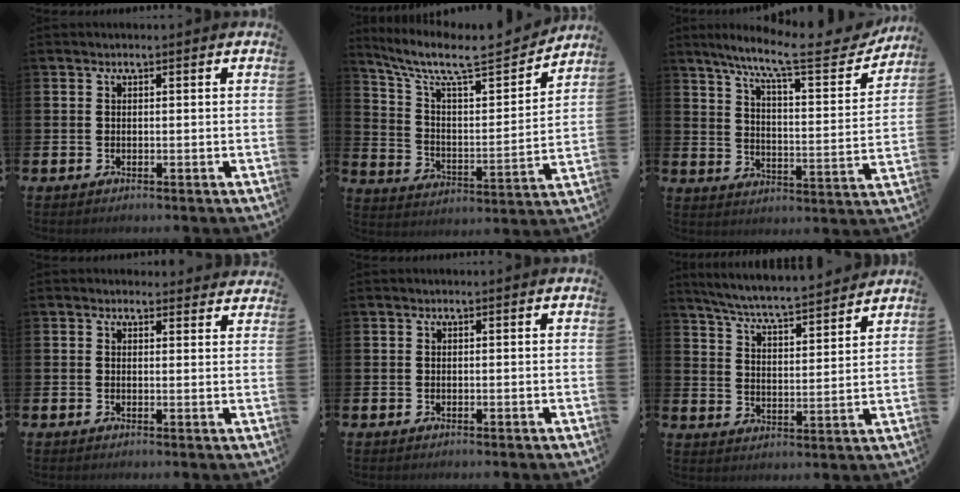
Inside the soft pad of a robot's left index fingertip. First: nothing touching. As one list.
[{"total": 8.9, "force": [7.6, 2.0, 4.1], "torque": [-0.111, -0.057, 0.125]}, {"total": 10.8, "force": [9.0, 1.4, 5.9], "torque": [-0.127, -0.055, 0.143]}, {"total": 1.8, "force": [1.7, 0.5, -0.1], "torque": [0.008, -0.006, 0.028]}, {"total": 0.0}, {"total": 6.2, "force": [6.0, -0.1, 1.6], "torque": [-0.059, -0.048, 0.102]}]